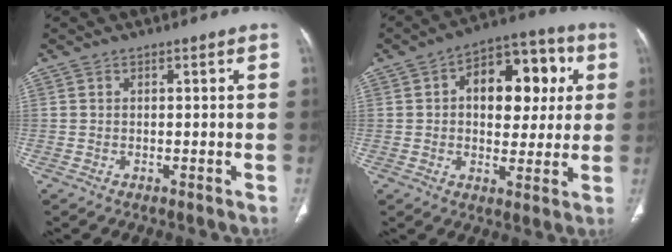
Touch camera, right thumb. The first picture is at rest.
{"total": 16.0, "force": [3.3, 9.9, 12.1], "torque": [-0.118, 0.020, 0.046]}